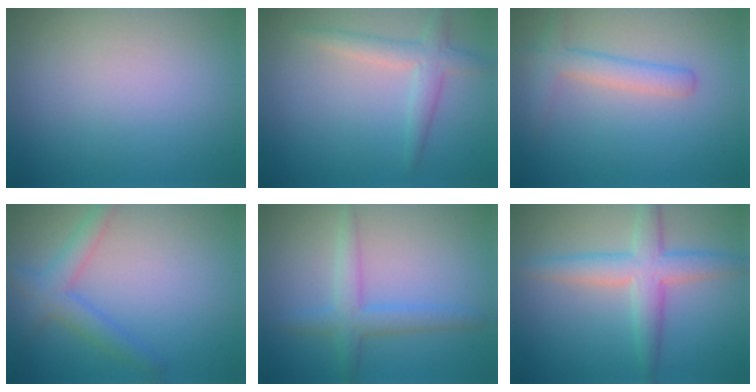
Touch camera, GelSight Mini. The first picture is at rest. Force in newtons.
{"total": 2.7, "press": 2.7, "slide": 0.1}
{"total": 2.7, "press": 2.7, "slide": 0.1}
{"total": 3.1, "press": 3.1, "slide": 0.1}
{"total": 3.0, "press": 3.0, "slide": 0.1}
{"total": 4.5, "press": 4.5, "slide": 0.1}